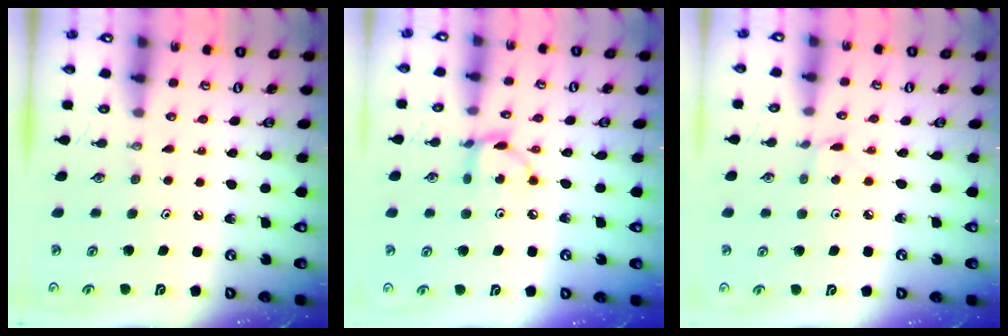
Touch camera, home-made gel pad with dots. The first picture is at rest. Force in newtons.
{"total": 7.0, "press": 7.0, "slide": 0.3}
{"total": 0.8, "press": 0.8, "slide": 0.1}